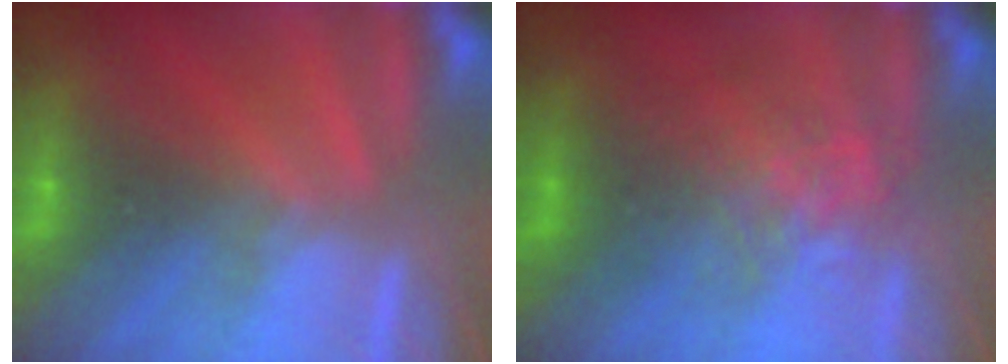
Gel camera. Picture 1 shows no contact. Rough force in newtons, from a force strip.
{"total": 2.2}